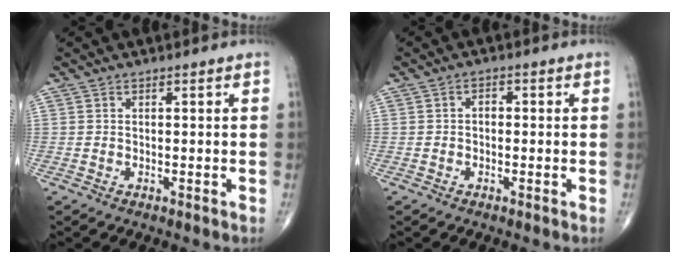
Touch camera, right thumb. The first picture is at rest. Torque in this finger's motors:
{"motor_torque": [-0.23, -0.13, 0.16, 0.08, 0.04]}